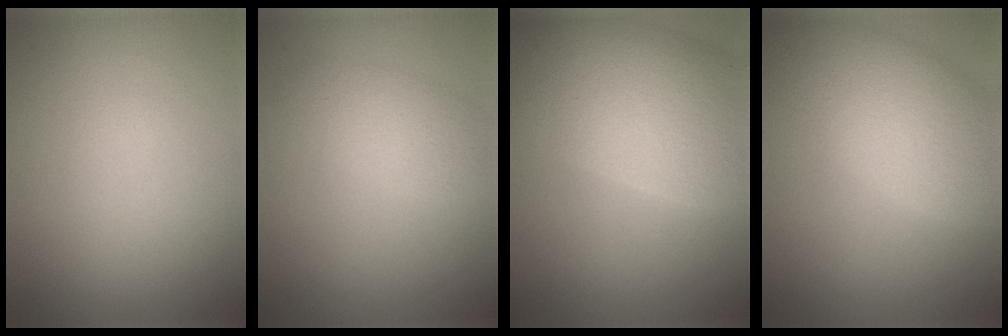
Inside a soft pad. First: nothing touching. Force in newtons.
{"total": 2.9, "press": 2.9, "slide": 0.1}
{"total": 11.6, "press": 11.5, "slide": 0.6}
{"total": 6.9, "press": 6.9, "slide": 0.4}